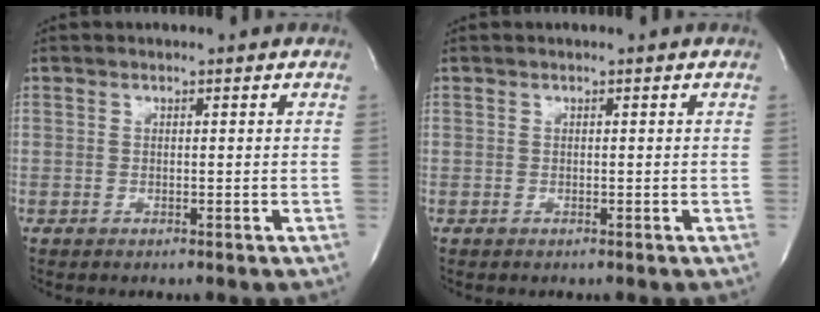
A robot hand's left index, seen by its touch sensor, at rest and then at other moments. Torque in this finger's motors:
{"motor_torque": [0.00, 0.00, 0.00, 0.00]}